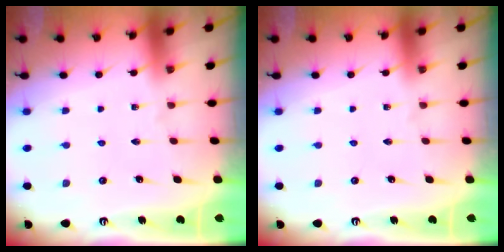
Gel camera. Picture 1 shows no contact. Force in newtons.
{"total": 0.0}